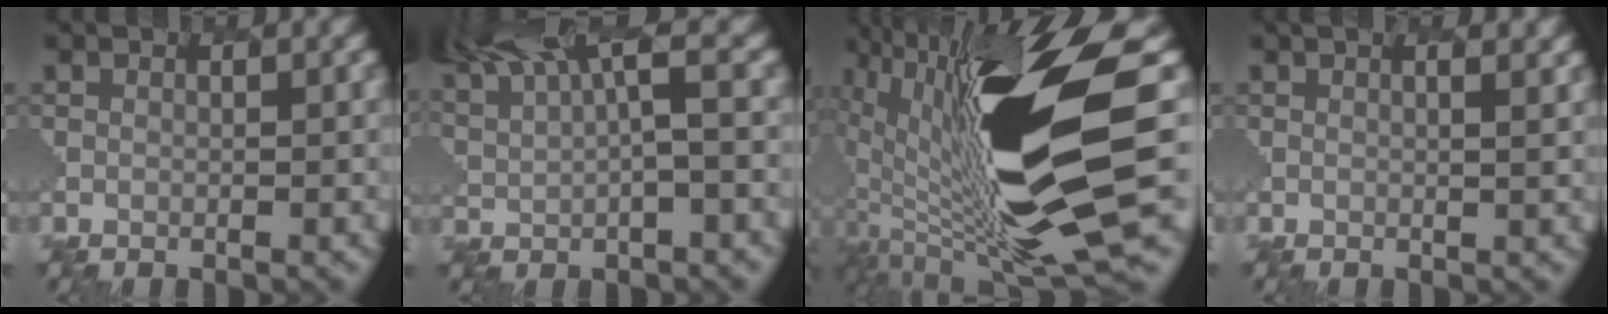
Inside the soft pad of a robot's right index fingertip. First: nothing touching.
{"total": 11.4, "force": [7.4, 3.2, 8.0], "torque": [-0.177, 0.050, 0.102]}
{"total": 13.2, "force": [1.2, 3.7, 12.6], "torque": [-0.305, -0.004, 0.010]}
{"total": 1.3, "force": [1.2, 0.0, 0.5], "torque": [0.004, 0.023, -0.008]}